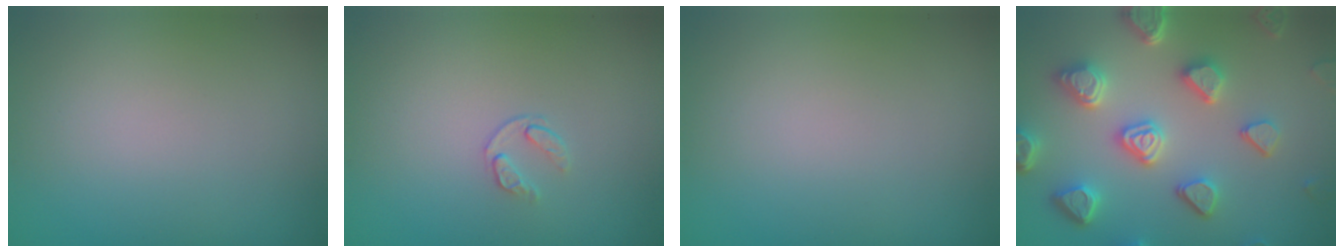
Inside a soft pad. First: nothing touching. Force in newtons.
{"total": 0.9, "press": 0.5, "slide": 0.8}
{"total": 0.0}
{"total": 6.3, "press": 5.2, "slide": 3.5}